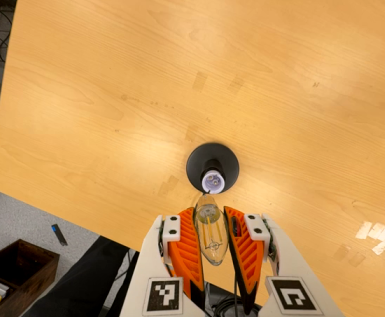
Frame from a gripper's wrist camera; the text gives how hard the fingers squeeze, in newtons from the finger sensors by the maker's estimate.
{"total": 21.3, "left": 23.9, "right": 18.6}